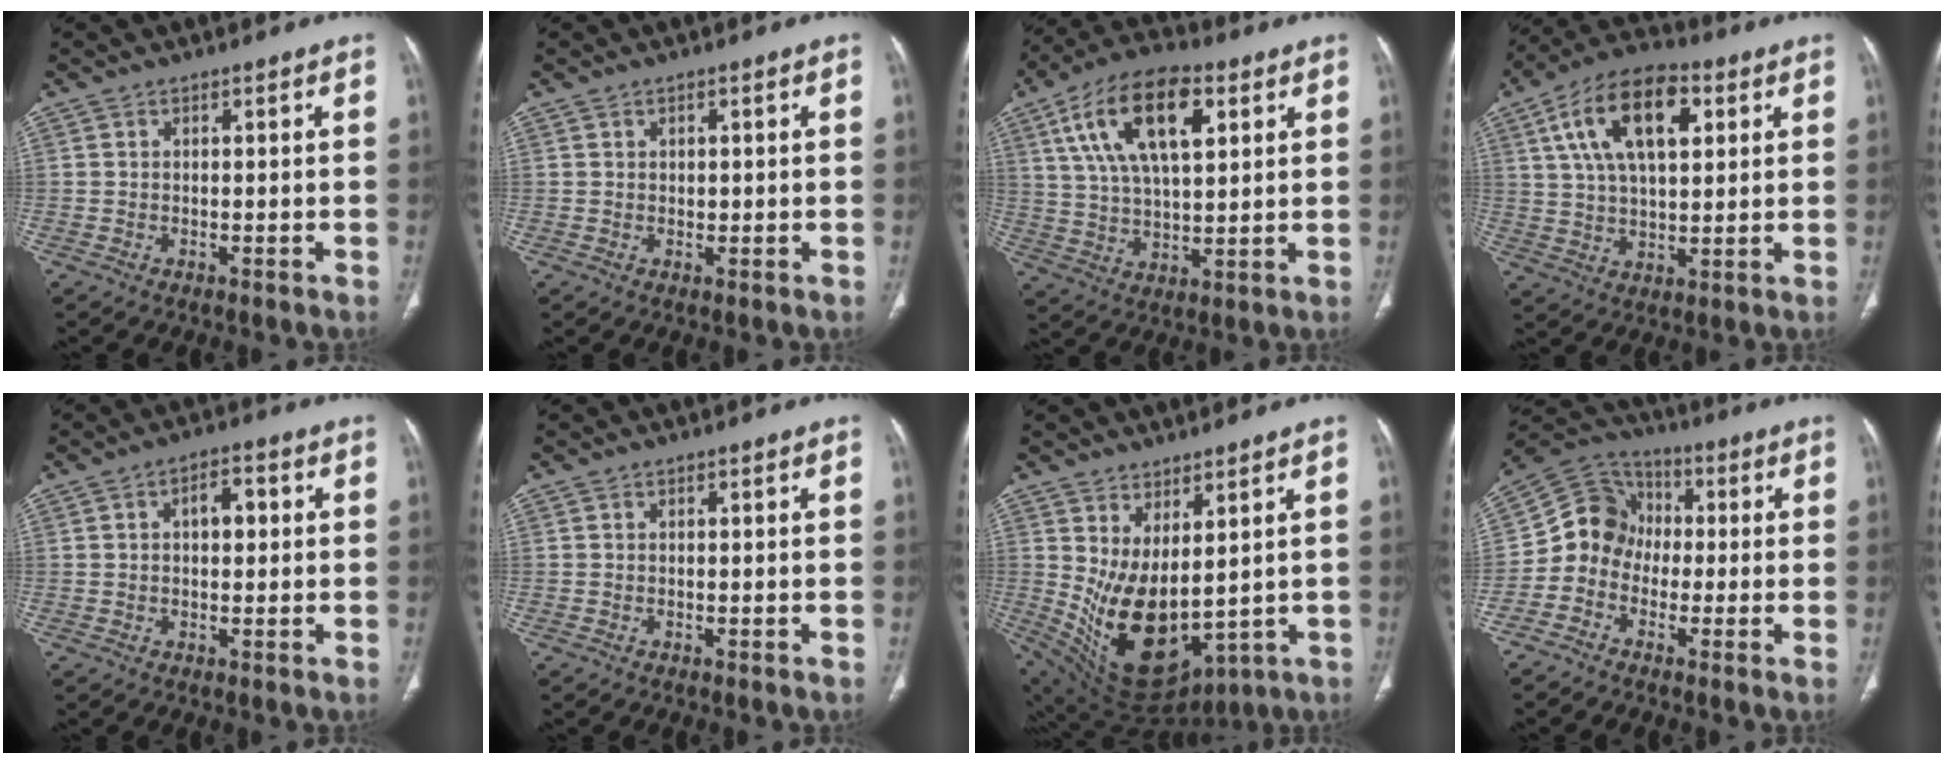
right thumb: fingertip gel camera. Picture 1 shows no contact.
{"total": 0.8, "force": [0.3, 0.7, 0.3], "torque": [0.003, -0.002, 0.004]}
{"total": 17.3, "force": [6.9, 8.1, 13.7], "torque": [-0.233, -0.004, 0.121]}
{"total": 16.4, "force": [5.9, 8.4, 12.8], "torque": [-0.210, 0.004, 0.100]}
{"total": 4.7, "force": [1.0, 2.6, 3.8], "torque": [-0.050, 0.011, 0.013]}
{"total": 0.0}
{"total": 15.2, "force": [2.2, 8.0, 12.7], "torque": [-0.213, -0.047, 0.080]}
{"total": 9.4, "force": [-1.7, 8.4, 3.6], "torque": [-0.046, 0.048, -0.049]}